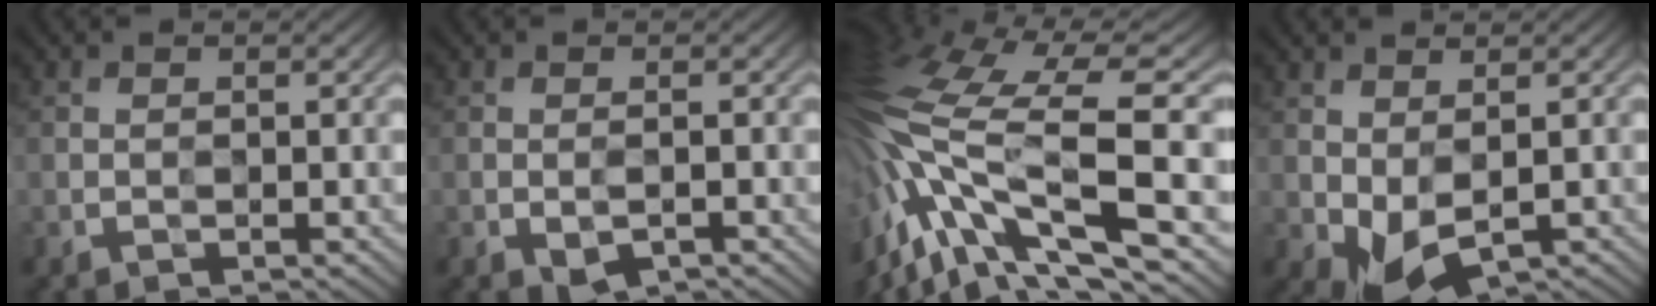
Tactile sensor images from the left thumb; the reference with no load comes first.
{"total": 0.8, "force": [-0.7, 0.3, 0.3], "torque": [-0.010, -0.001, -0.010]}
{"total": 16.7, "force": [-2.0, 6.1, 15.4], "torque": [-0.346, -0.012, -0.019]}
{"total": 2.9, "force": [0.2, 1.9, 2.2], "torque": [-0.055, 0.002, 0.005]}